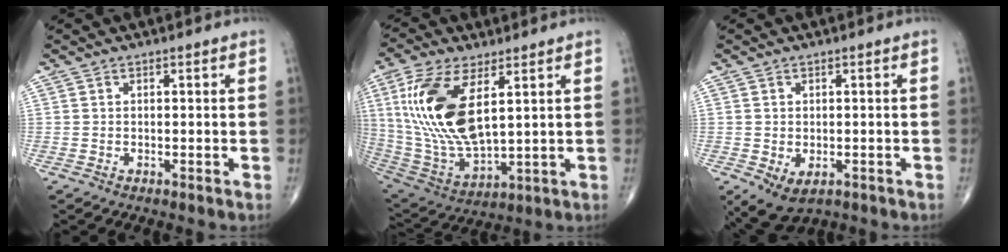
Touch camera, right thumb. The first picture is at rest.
{"total": 19.5, "force": [5.4, 8.8, 16.5], "torque": [-0.344, -0.026, 0.113]}
{"total": 6.0, "force": [-2.1, 3.9, 4.1], "torque": [-0.063, -0.001, -0.021]}